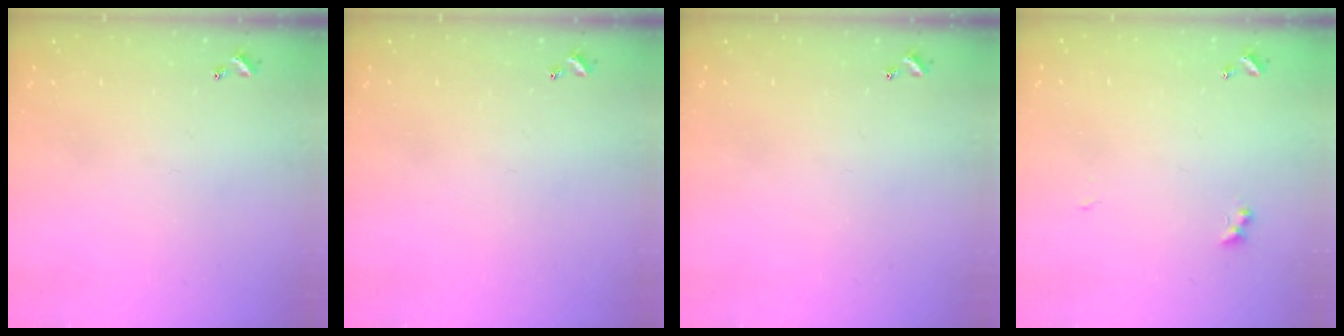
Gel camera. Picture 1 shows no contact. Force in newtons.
{"total": 0.0}
{"total": 0.0}
{"total": 2.7, "press": 2.6, "slide": 0.7}